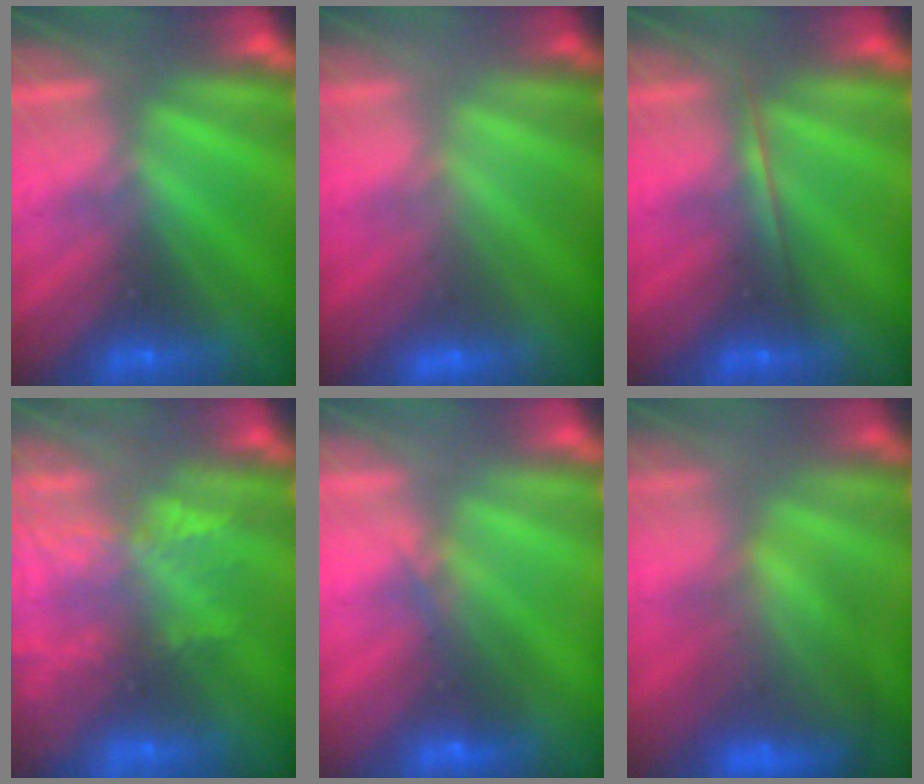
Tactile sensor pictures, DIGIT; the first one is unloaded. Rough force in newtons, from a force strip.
{"total": 2.4}
{"total": 1.7}
{"total": 8.8}
{"total": 4.1}
{"total": 7.5}